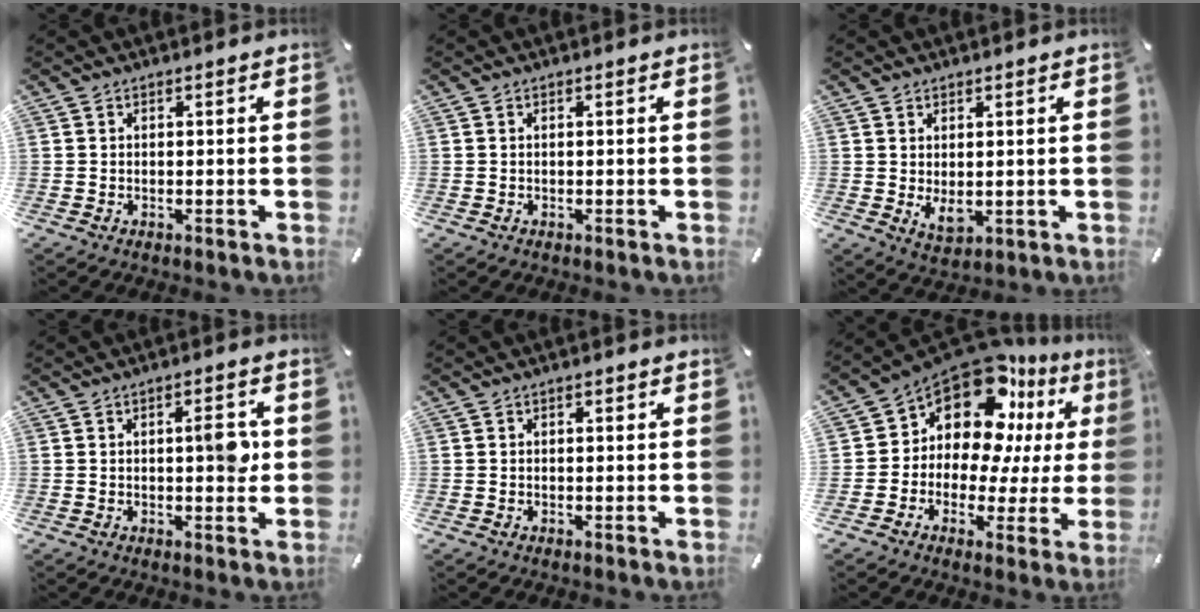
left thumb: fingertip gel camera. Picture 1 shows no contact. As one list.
[{"total": 0.0}, {"total": 4.4, "force": [0.3, 2.6, 3.5], "torque": [-0.076, -0.007, 0.002]}, {"total": 6.4, "force": [0.8, 2.6, 5.8], "torque": [-0.078, -0.004, 0.006]}, {"total": 0.8, "force": [0.1, 0.4, 0.7], "torque": [-0.013, 0.004, 0.001]}, {"total": 15.2, "force": [9.2, 8.9, 8.1], "torque": [-0.157, -0.093, 0.158]}]